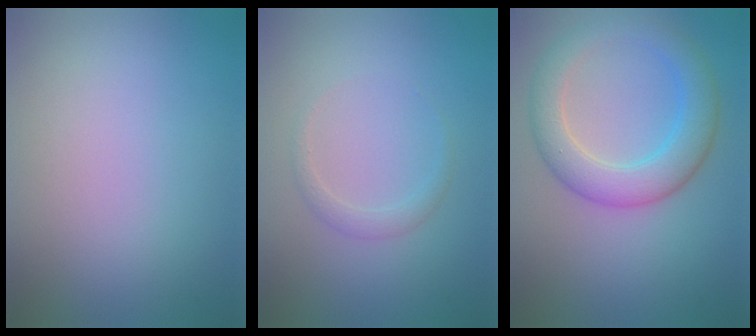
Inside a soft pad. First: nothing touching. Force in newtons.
{"total": 1.2, "press": 1.2, "slide": 0.1}
{"total": 5.3, "press": 5.3, "slide": 0.1}